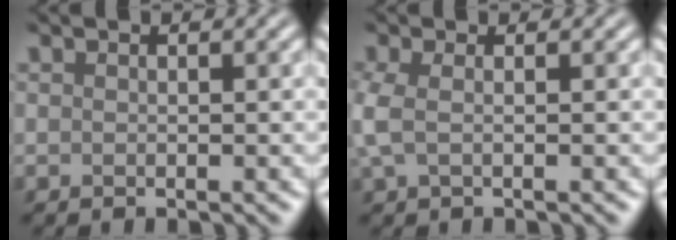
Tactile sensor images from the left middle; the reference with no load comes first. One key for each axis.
{"total": 1.6, "fx": -0.1, "fy": 0.6, "fz": 1.5, "tx": -0.045, "ty": 0.001, "tz": -0.005}